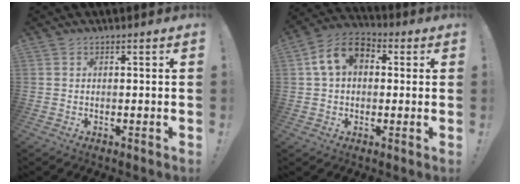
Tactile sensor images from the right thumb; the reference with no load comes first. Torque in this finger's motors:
{"motor_torque": [0.71, 0.49, 0.37, -0.01, 0.09]}